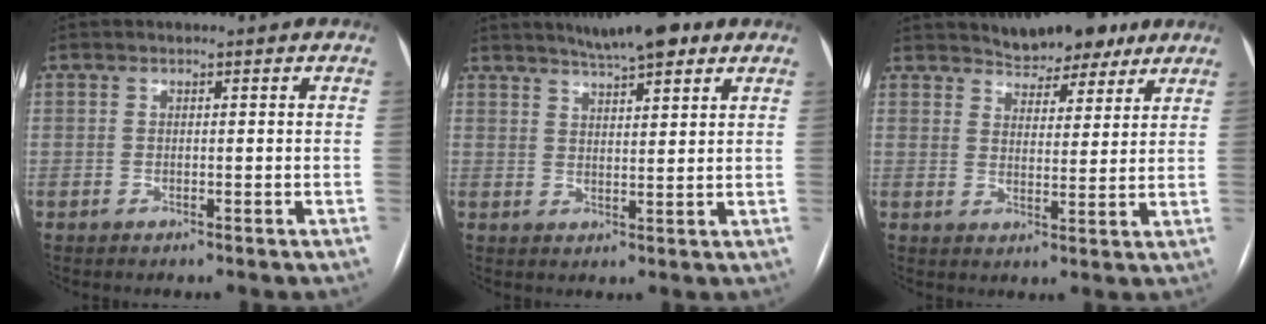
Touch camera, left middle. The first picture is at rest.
{"total": 8.9, "force": [6.7, 1.6, 5.6], "torque": [-0.085, 0.020, 0.099]}
{"total": 7.8, "force": [6.7, 3.0, 2.7], "torque": [-0.039, 0.010, 0.096]}